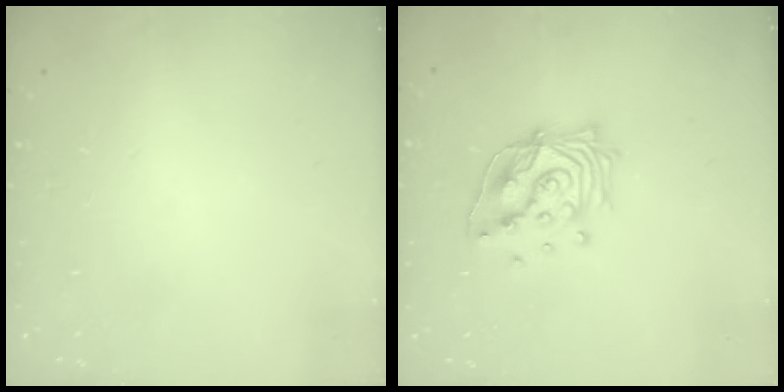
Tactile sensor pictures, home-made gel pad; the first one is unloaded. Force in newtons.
{"total": 15.3, "press": 15.2, "slide": 1.1}